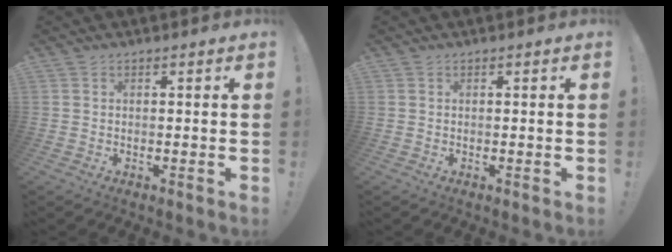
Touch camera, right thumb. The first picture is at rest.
{"total": 0.0}